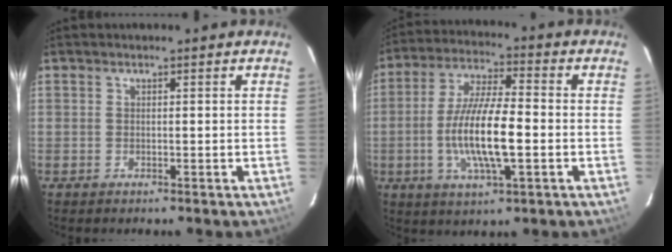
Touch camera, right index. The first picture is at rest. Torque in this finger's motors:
{"motor_torque": [1.38, -0.68, 0.59, 0.21]}